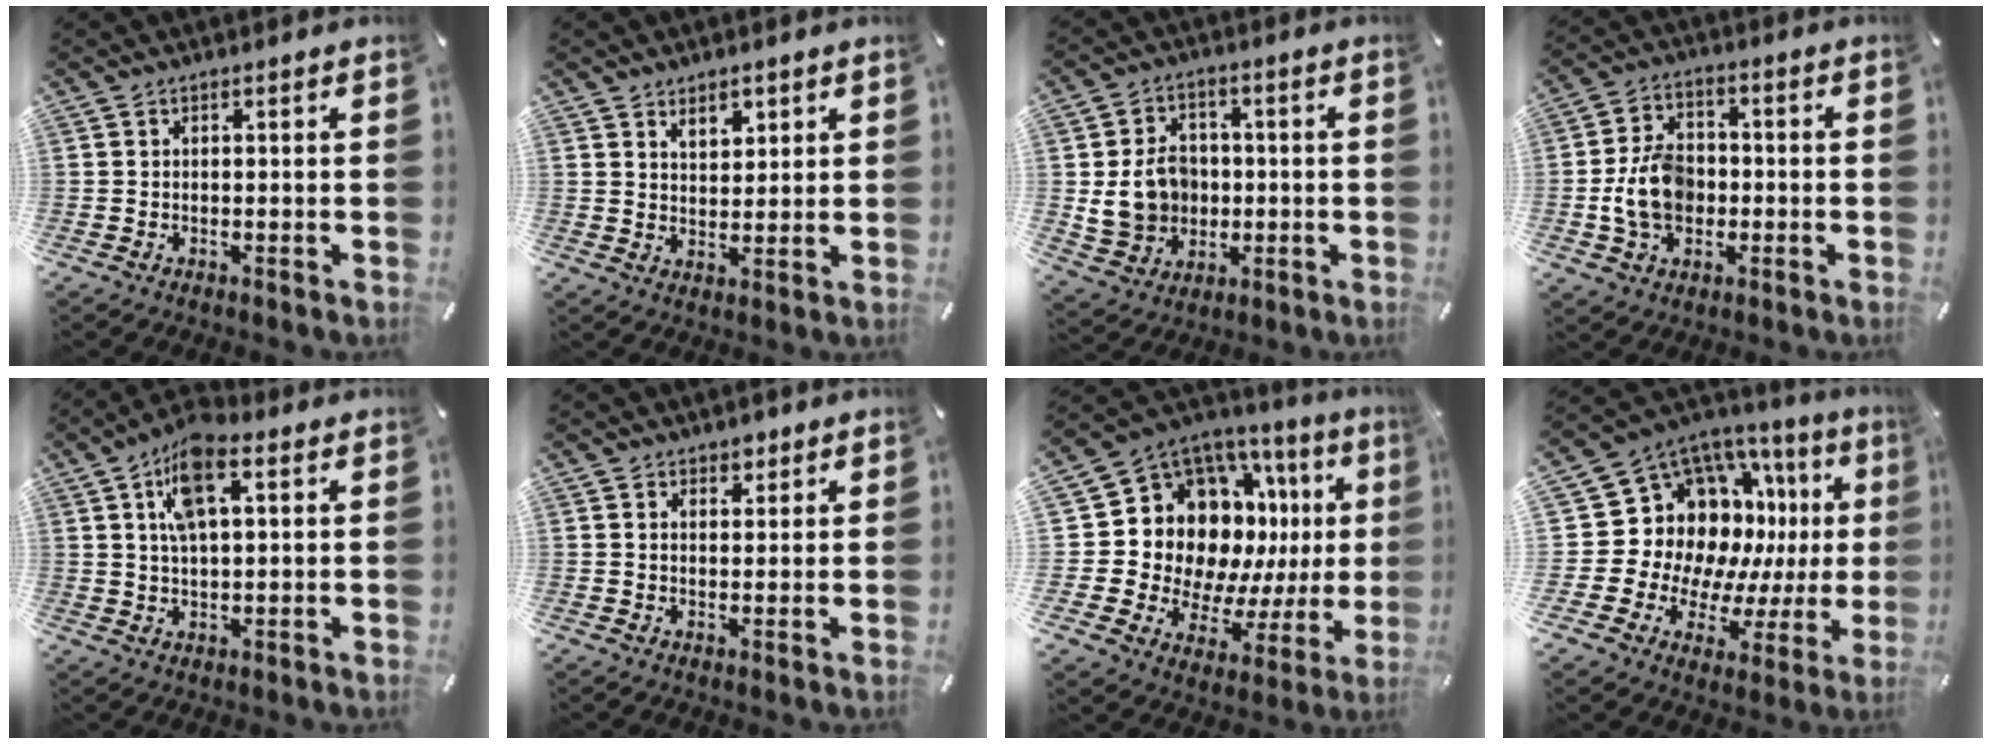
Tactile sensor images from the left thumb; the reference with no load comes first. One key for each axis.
{"total": 4.2, "fx": 2.9, "fy": 2.9, "fz": 1.2, "tx": -0.008, "ty": -0.012, "tz": 0.047}
{"total": 10.6, "fx": 0.3, "fy": 9.6, "fz": 4.6, "tx": -0.105, "ty": 0.008, "tz": 0.011}
{"total": 10.7, "fx": -1.5, "fy": 8.3, "fz": 6.6, "tx": -0.134, "ty": 0.011, "tz": -0.028}
{"total": 9.7, "fx": 3.9, "fy": 4.7, "fz": 7.6, "tx": -0.146, "ty": 0.004, "tz": 0.067}
{"total": 2.8, "fx": 1.7, "fy": 2.2, "fz": 0.3, "tx": 0.013, "ty": -0.004, "tz": 0.026}
{"total": 17.8, "fx": 5.8, "fy": 13.2, "fz": 10.3, "tx": -0.182, "ty": -0.077, "tz": 0.132}
{"total": 15.6, "fx": 4.9, "fy": 12.3, "fz": 8.3, "tx": -0.125, "ty": -0.077, "tz": 0.112}